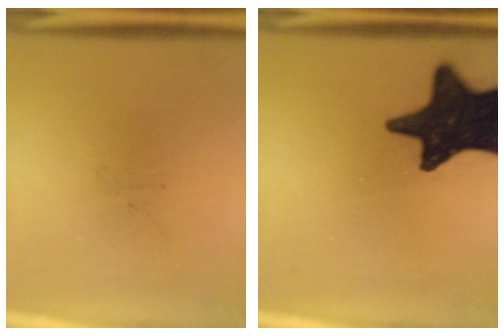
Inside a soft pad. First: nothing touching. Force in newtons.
{"total": 17.3}